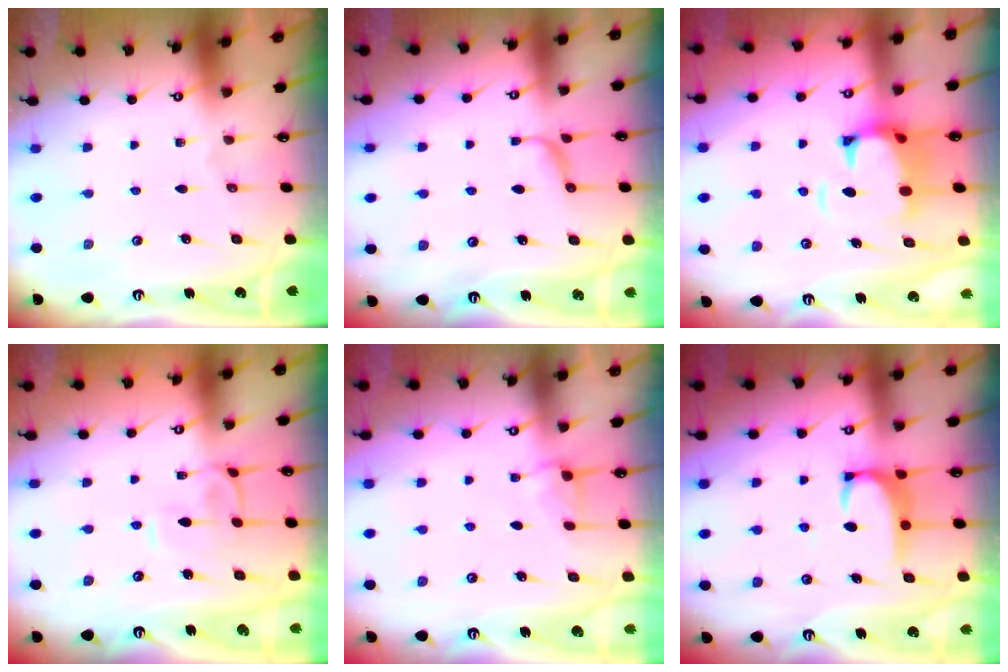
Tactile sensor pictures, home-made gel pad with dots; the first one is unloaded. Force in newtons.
{"total": 1.2, "press": 1.0, "slide": 0.6}
{"total": 4.5, "press": 4.2, "slide": 1.6}
{"total": 1.9, "press": 1.8, "slide": 0.7}
{"total": 1.7, "press": 1.6, "slide": 0.7}
{"total": 2.5, "press": 2.5, "slide": 0.5}